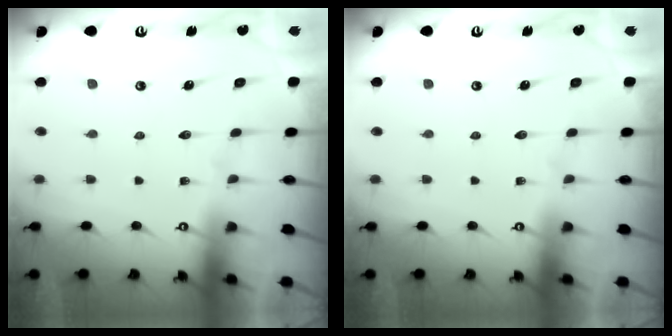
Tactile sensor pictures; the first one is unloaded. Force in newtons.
{"total": 0.0}